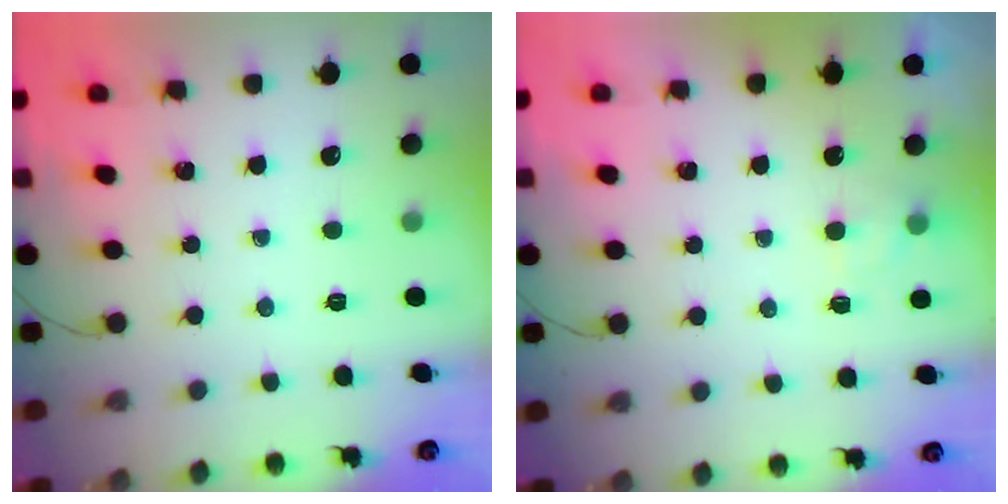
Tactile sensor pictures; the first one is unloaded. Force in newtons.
{"total": 2.7, "press": 2.3, "slide": 1.4}